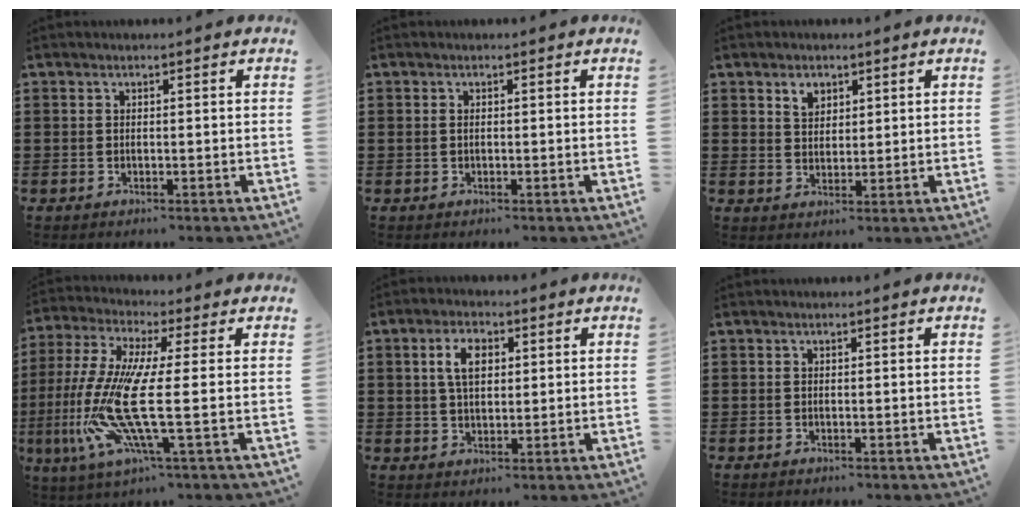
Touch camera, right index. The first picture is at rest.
{"total": 0.5, "force": [0.0, 0.3, 0.4], "torque": [-0.011, -0.001, 0.000]}
{"total": 2.9, "force": [1.8, 2.0, 1.2], "torque": [-0.024, 0.003, 0.031]}
{"total": 13.9, "force": [-2.3, 1.9, 13.6], "torque": [-0.315, -0.034, -0.057]}
{"total": 5.1, "force": [1.4, 2.9, 3.9], "torque": [-0.079, 0.011, 0.021]}
{"total": 0.0}